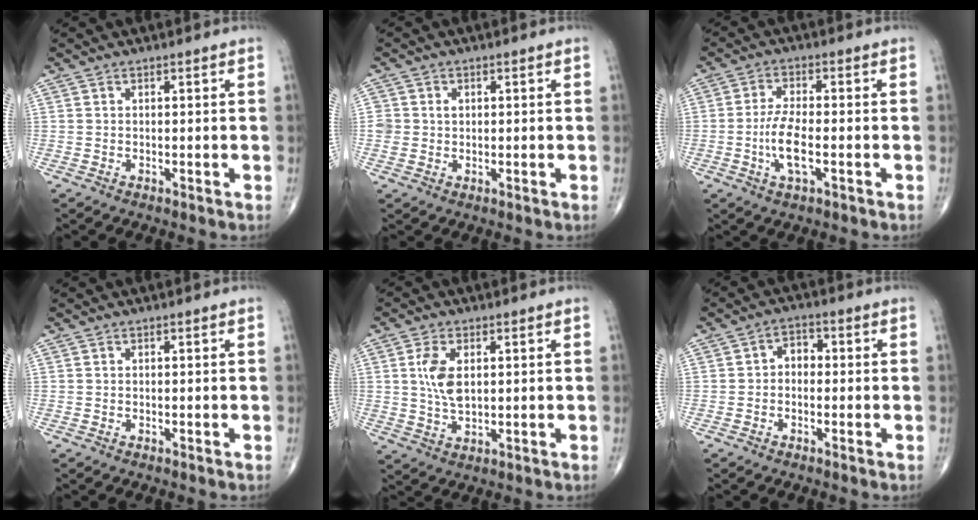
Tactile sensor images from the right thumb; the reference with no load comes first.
{"total": 3.0, "force": [0.4, 2.7, 1.2], "torque": [-0.007, 0.000, 0.010]}
{"total": 6.7, "force": [-1.8, 2.3, 6.0], "torque": [-0.125, 0.007, -0.034]}
{"total": 0.0}
{"total": 6.6, "force": [1.4, 3.6, 5.3], "torque": [-0.104, -0.007, 0.029]}
{"total": 3.3, "force": [-0.3, 2.5, 2.1], "torque": [-0.015, 0.016, -0.018]}